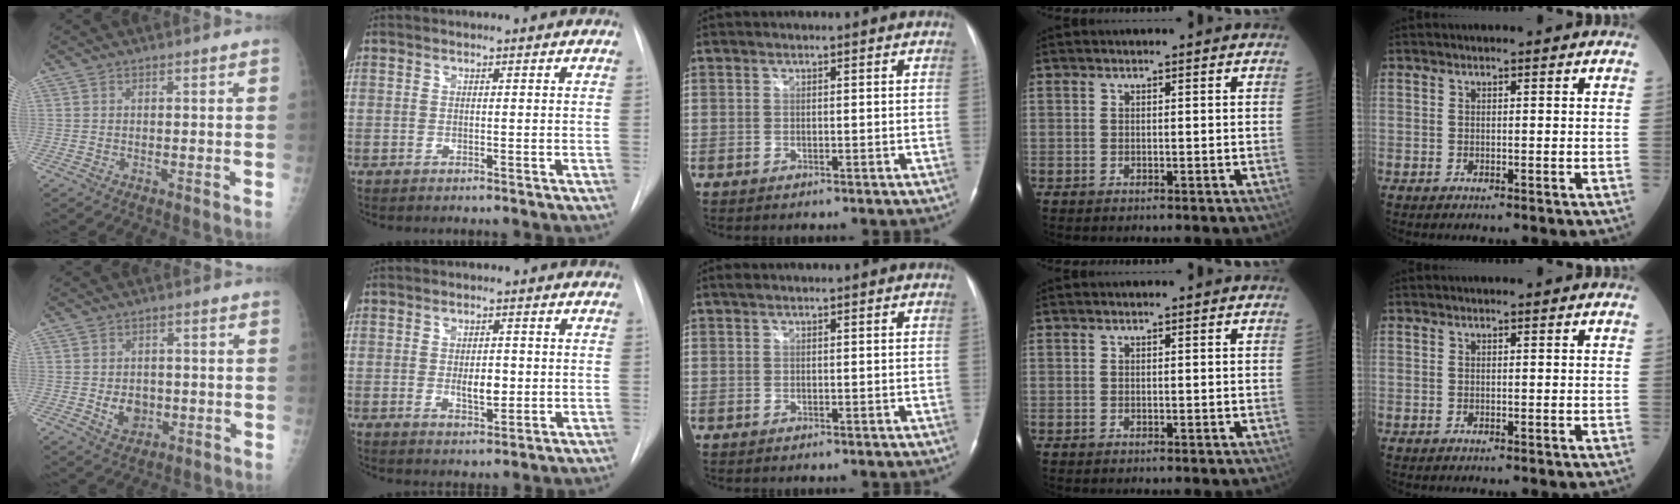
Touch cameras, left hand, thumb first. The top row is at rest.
{"thumb": {"total": 5.3, "force": [-0.8, 4.3, 3.1], "torque": [-0.026, 0.001, -0.004]}, "index": {"total": 3.8, "force": [-0.2, 1.8, 3.3], "torque": [-0.052, -0.003, 0.002]}, "middle": {"total": 0.6, "force": [0.4, 0.2, 0.3], "torque": [-0.010, 0.014, 0.007]}}